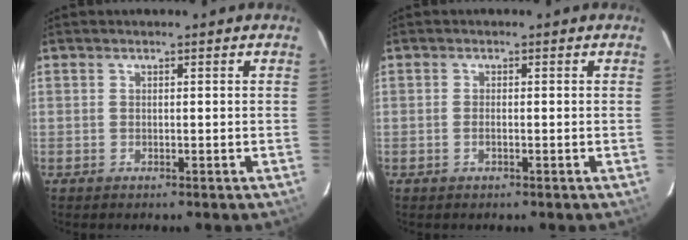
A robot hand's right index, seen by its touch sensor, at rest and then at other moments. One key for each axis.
{"total": 1.0, "fx": -0.4, "fy": 0.4, "fz": 0.8, "tx": -0.018, "ty": 0.001, "tz": -0.007}